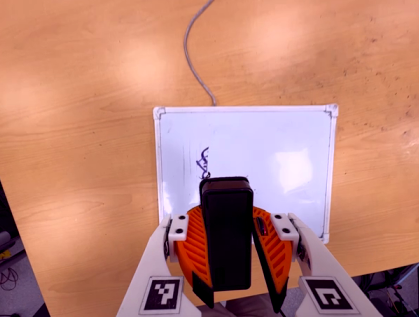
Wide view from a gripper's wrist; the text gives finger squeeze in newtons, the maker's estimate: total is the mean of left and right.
{"total": 9.1, "left": 9.4, "right": 8.8}